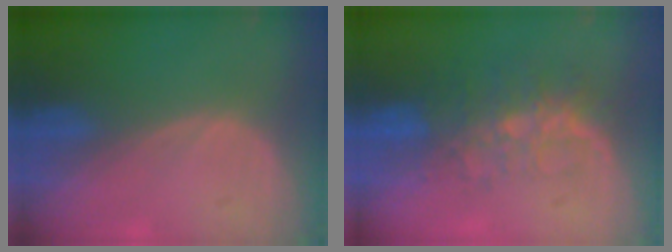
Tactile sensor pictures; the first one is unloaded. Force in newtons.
{"total": 8.2, "press": 6.7, "slide": 4.6}